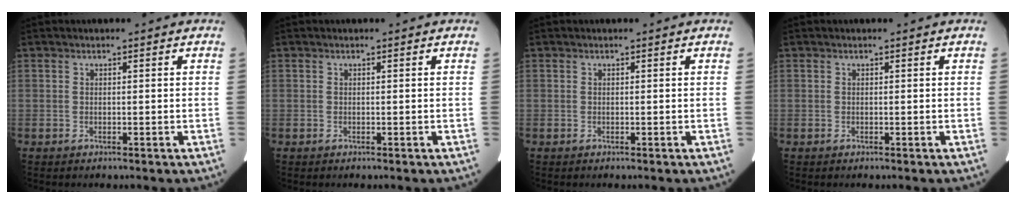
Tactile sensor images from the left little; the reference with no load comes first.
{"total": 0.0}
{"total": 0.0}
{"total": 0.0}